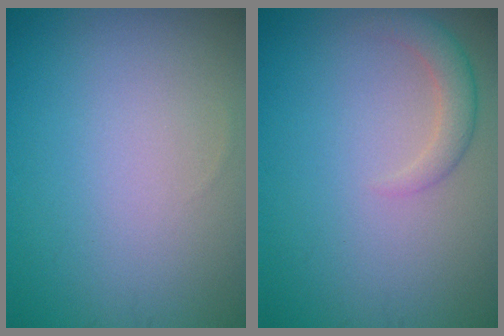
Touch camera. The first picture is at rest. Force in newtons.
{"total": 2.1, "press": 2.1, "slide": 0.2}